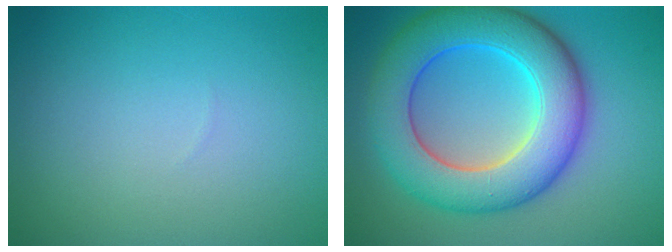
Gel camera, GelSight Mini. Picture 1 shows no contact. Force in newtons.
{"total": 10.2, "press": 10.2, "slide": 0.2}